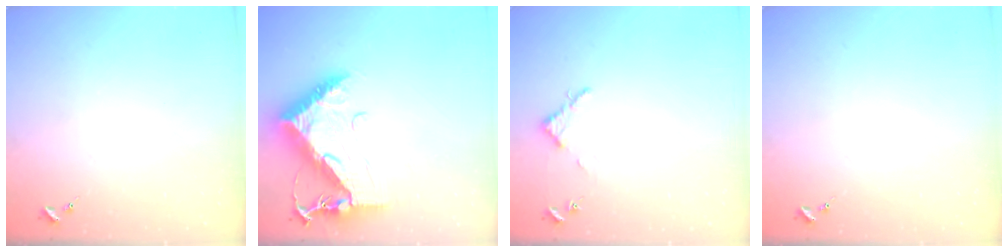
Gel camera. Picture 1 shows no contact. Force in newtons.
{"total": 14.1, "press": 14.0, "slide": 1.3}
{"total": 2.8, "press": 2.8, "slide": 0.3}
{"total": 0.0}